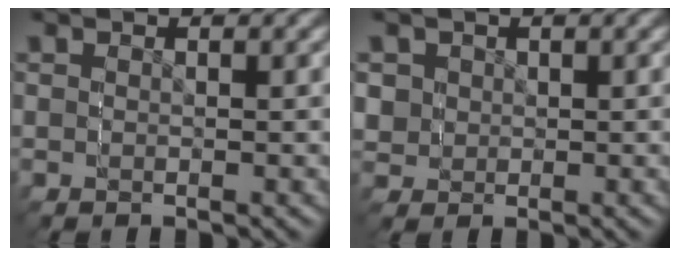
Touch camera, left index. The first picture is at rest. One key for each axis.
{"total": 4.6, "fx": 1.3, "fy": 4.4, "fz": 0.1, "tx": -0.022, "ty": -0.025, "tz": 0.027}